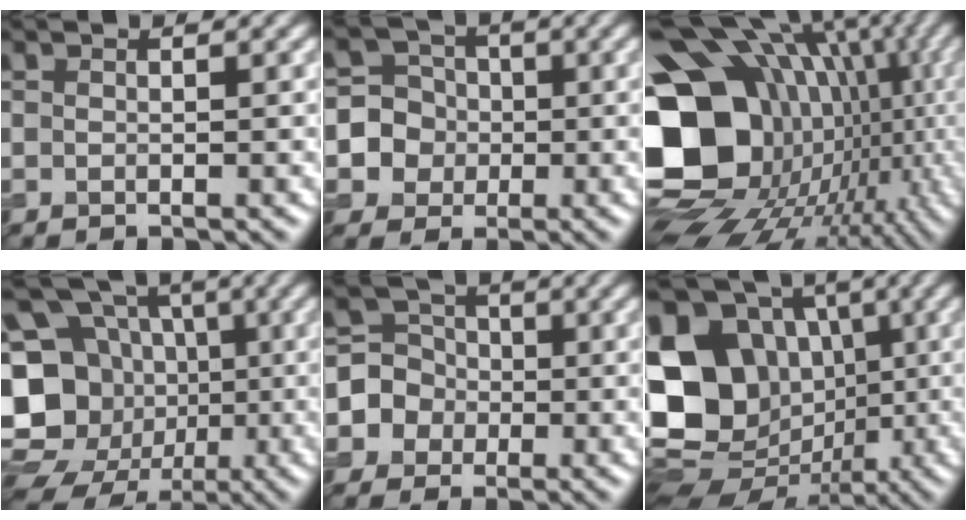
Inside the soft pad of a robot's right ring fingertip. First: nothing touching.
{"total": 6.2, "force": [-0.9, 6.1, 0.4], "torque": [-0.001, 0.031, -0.032]}
{"total": 20.5, "force": [-1.7, 16.2, 12.4], "torque": [-0.260, -0.010, 0.009]}
{"total": 17.1, "force": [-3.7, 15.3, 6.6], "torque": [-0.174, 0.008, -0.072]}
{"total": 4.3, "force": [-1.2, 4.1, -0.1], "torque": [0.021, 0.026, -0.036]}
{"total": 16.0, "force": [-1.0, 13.7, 8.3], "torque": [-0.188, 0.020, -0.034]}